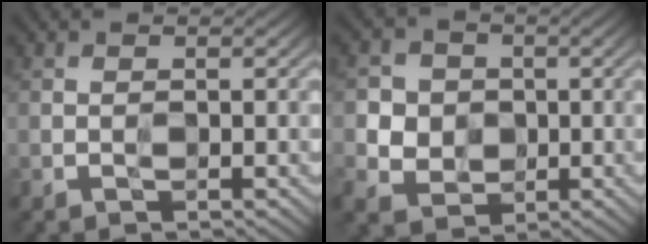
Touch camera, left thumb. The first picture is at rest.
{"total": 5.8, "force": [0.1, 5.5, 2.0], "torque": [-0.064, 0.009, -0.016]}